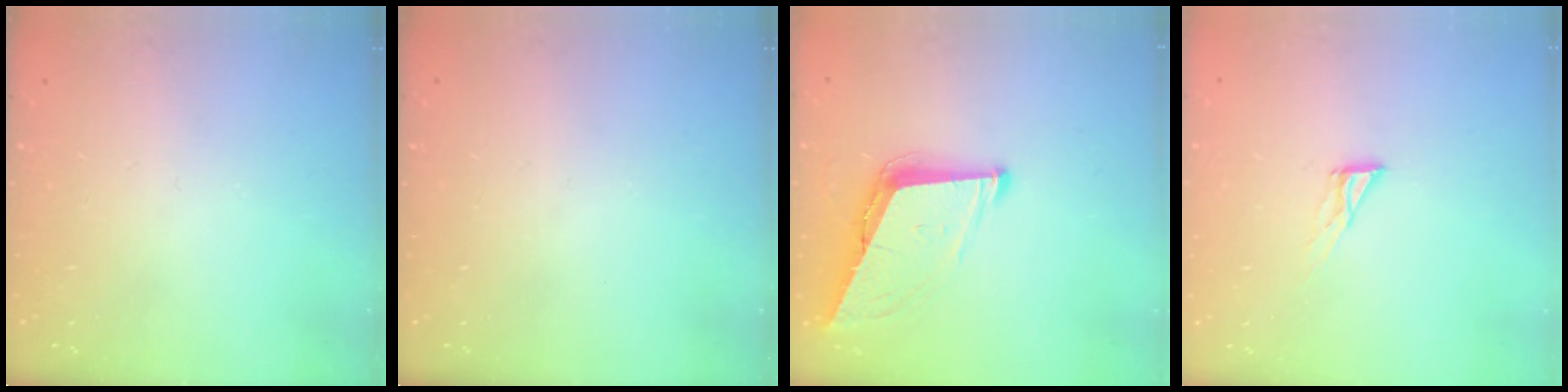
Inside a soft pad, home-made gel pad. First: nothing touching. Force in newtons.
{"total": 0.0}
{"total": 9.2, "press": 8.7, "slide": 2.9}
{"total": 6.5, "press": 6.5, "slide": 0.4}